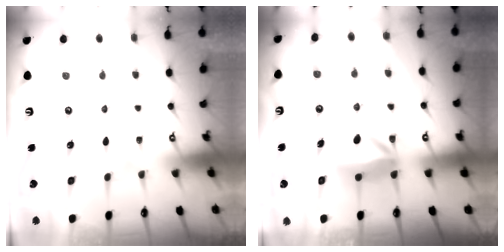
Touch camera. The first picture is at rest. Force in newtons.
{"total": 8.0, "press": 8.0, "slide": 0.5}